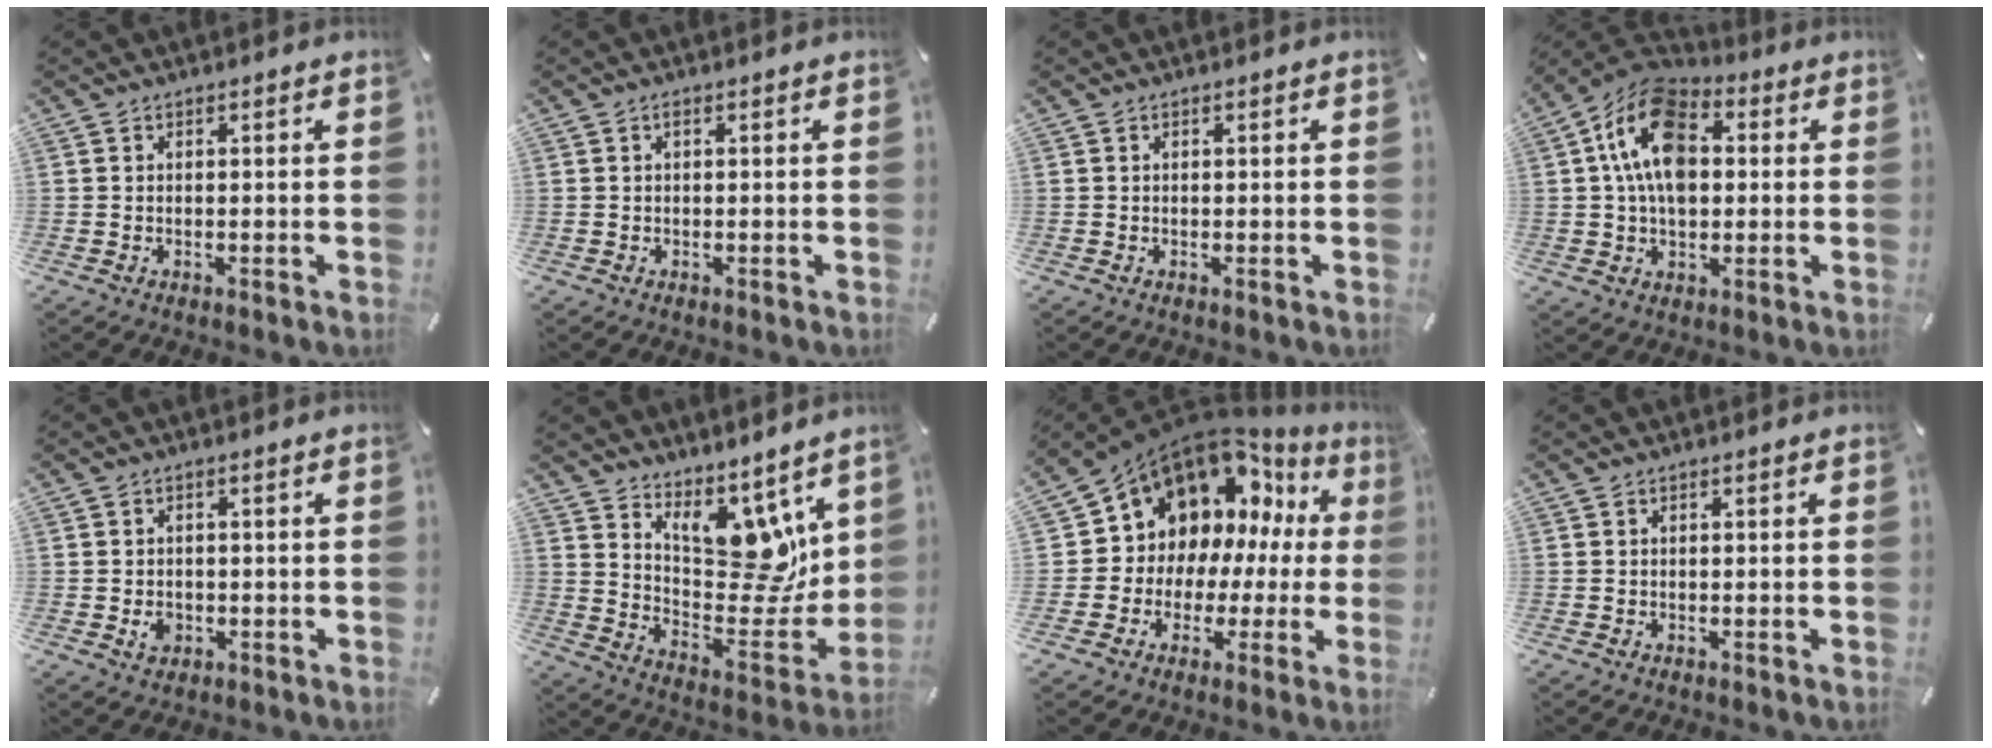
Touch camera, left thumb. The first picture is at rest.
{"total": 0.6, "force": [0.1, 0.1, 0.6], "torque": [-0.012, 0.001, 0.001]}
{"total": 0.0}
{"total": 15.2, "force": [2.8, 10.4, 10.8], "torque": [-0.215, 0.002, 0.047]}
{"total": 2.8, "force": [-0.5, 2.3, 1.5], "torque": [-0.019, 0.000, -0.011]}
{"total": 14.8, "force": [9.1, 9.0, 7.5], "torque": [-0.090, -0.089, 0.170]}
{"total": 12.6, "force": [6.9, 9.8, 3.7], "torque": [-0.070, -0.075, 0.135]}
{"total": 0.0}